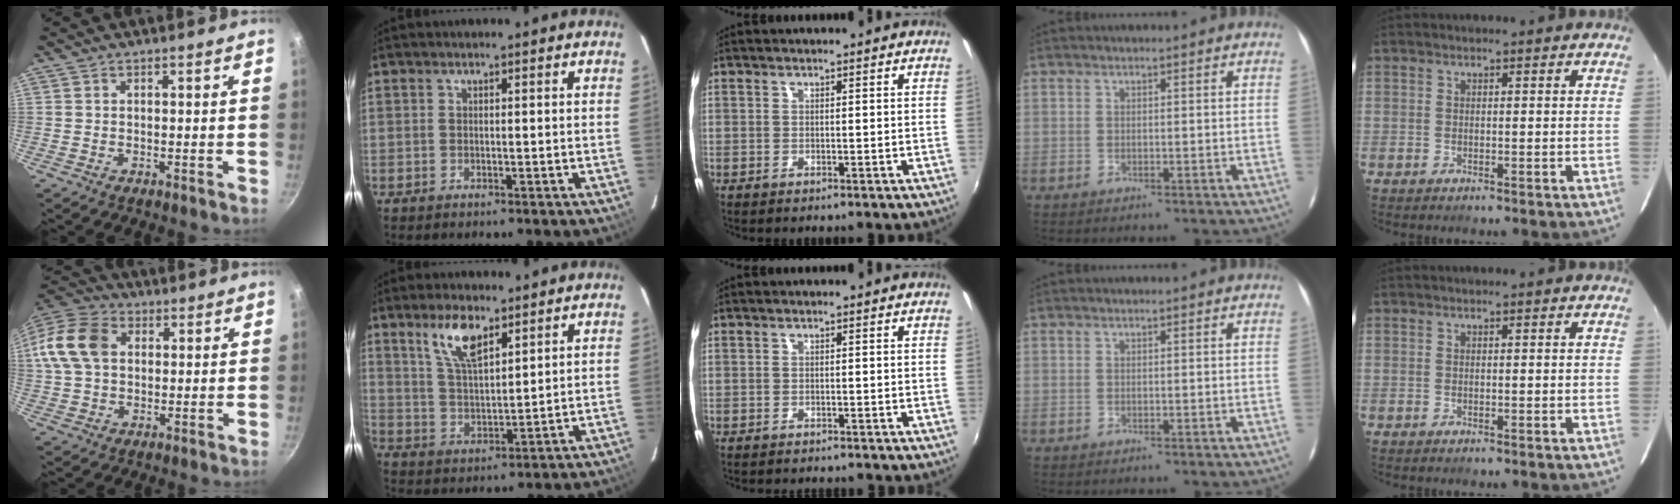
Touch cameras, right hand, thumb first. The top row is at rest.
{"thumb": {"total": 13.6, "force": [2.4, 10.0, 8.9], "torque": [-0.169, 0.023, 0.029]}, "index": {"total": 8.2, "force": [5.3, 2.9, 5.6], "torque": [-0.103, 0.004, 0.109]}, "middle": {"total": 3.0, "force": [-2.8, 0.6, 0.8], "torque": [-0.024, -0.013, -0.043]}}